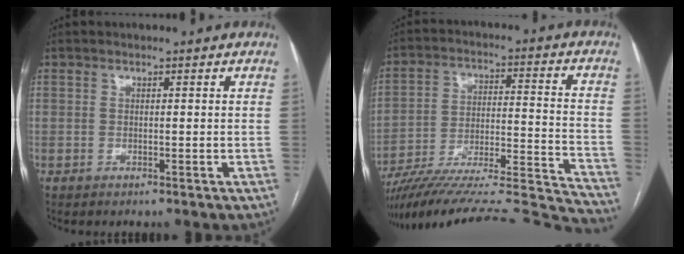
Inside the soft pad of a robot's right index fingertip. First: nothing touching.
{"total": 31.5, "force": [-29.3, 1.8, 11.6], "torque": [-0.109, -0.008, -0.409]}